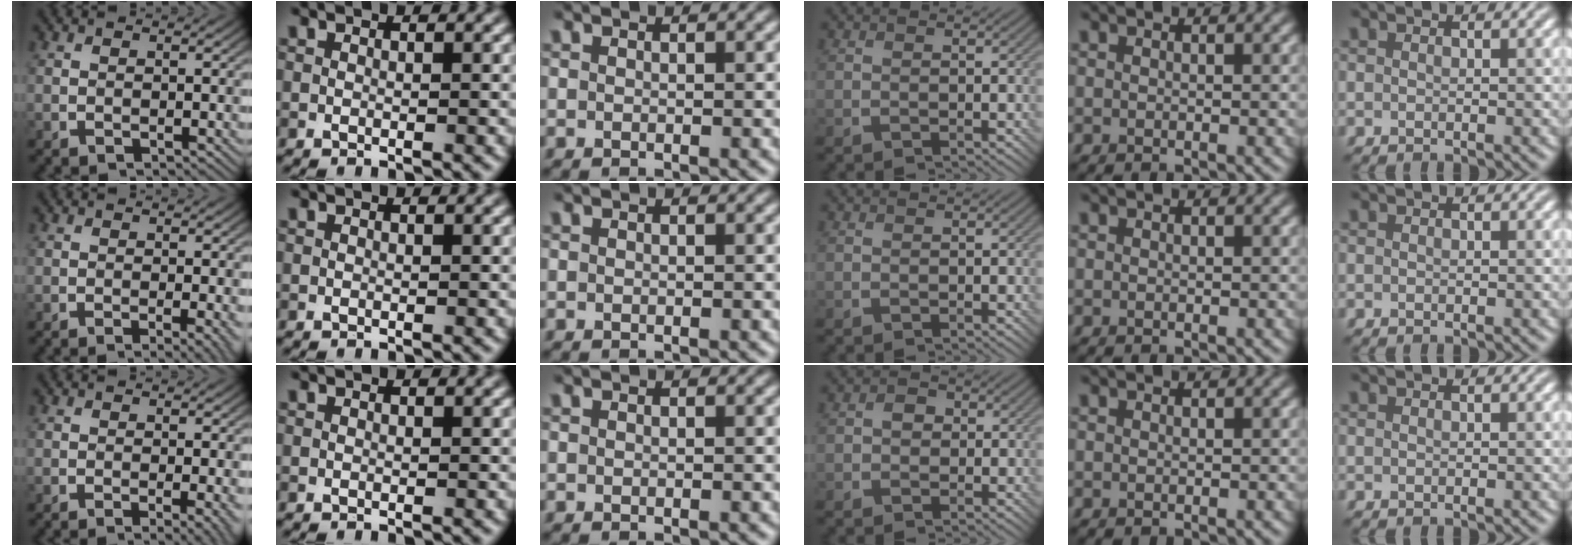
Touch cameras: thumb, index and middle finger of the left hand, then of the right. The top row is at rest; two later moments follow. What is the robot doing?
{"motion": "screw", "object": "bottle cap"}